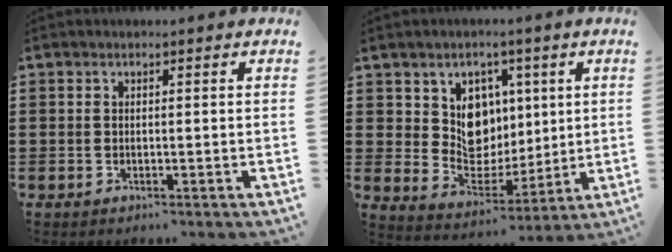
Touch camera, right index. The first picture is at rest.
{"total": 8.2, "force": [3.0, 7.2, 2.5], "torque": [-0.065, -0.016, 0.057]}